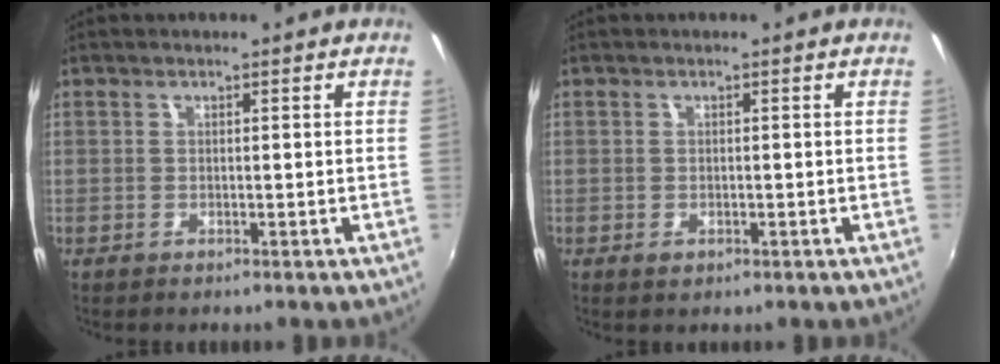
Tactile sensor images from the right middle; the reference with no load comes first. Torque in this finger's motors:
{"motor_torque": [0.52, -0.54, -0.04, 0.01]}